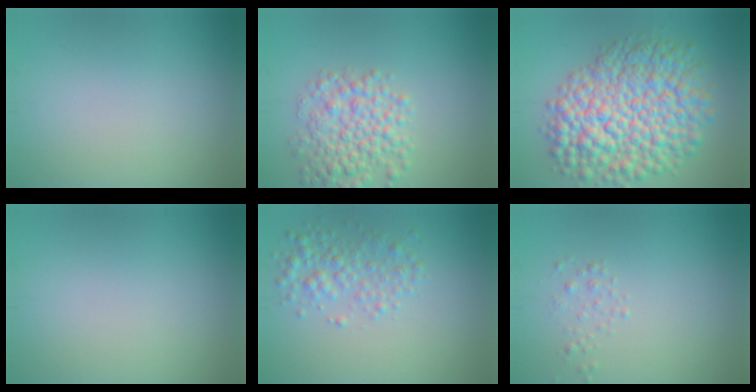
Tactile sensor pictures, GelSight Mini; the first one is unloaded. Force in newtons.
{"total": 5.2, "press": 5.2, "slide": 0.1}
{"total": 12.3, "press": 12.3, "slide": 0.3}
{"total": 0.0}
{"total": 2.8, "press": 2.8, "slide": 0.1}
{"total": 0.9, "press": 0.9, "slide": 0.0}